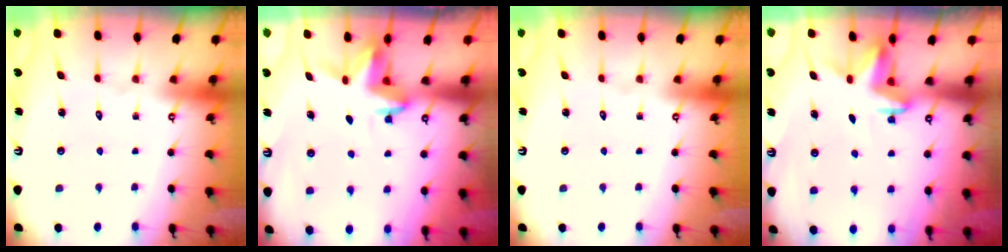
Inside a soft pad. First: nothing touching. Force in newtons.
{"total": 3.9, "press": 3.9, "slide": 0.3}
{"total": 0.0}
{"total": 3.2, "press": 3.2, "slide": 0.2}